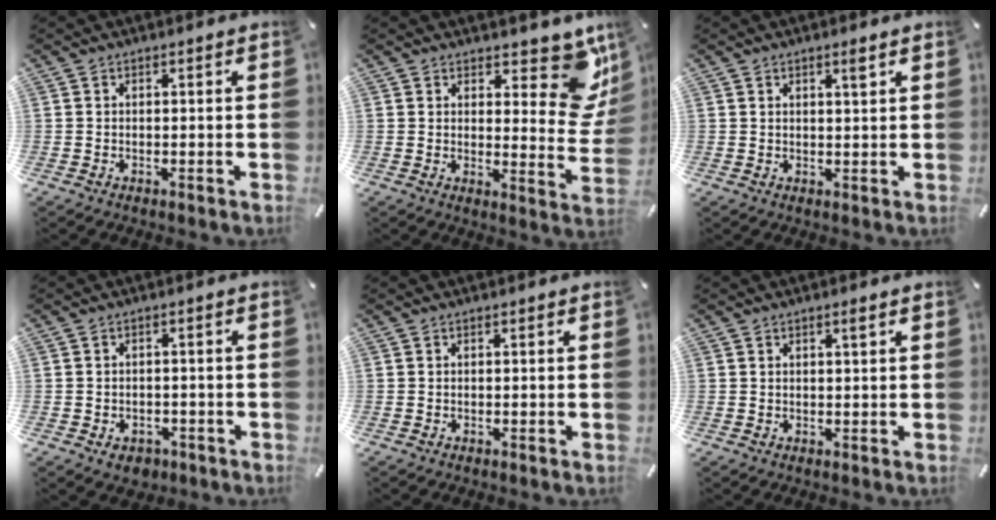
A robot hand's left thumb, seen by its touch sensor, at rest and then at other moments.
{"total": 12.1, "force": [6.5, 5.9, 8.4], "torque": [-0.069, -0.061, 0.116]}
{"total": 2.2, "force": [1.4, 0.5, 1.6], "torque": [-0.025, -0.003, 0.023]}
{"total": 3.2, "force": [-1.6, 2.5, 1.3], "torque": [-0.028, 0.005, -0.030]}
{"total": 0.0}
{"total": 1.3, "force": [0.8, 0.4, 1.0], "torque": [-0.020, 0.001, 0.013]}